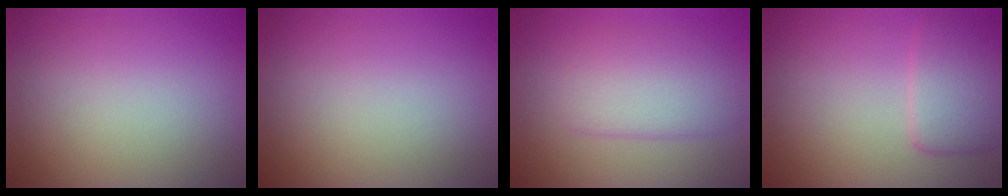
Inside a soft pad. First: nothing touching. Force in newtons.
{"total": 0.0}
{"total": 3.8, "press": 3.8, "slide": 0.1}
{"total": 3.4, "press": 3.4, "slide": 0.4}